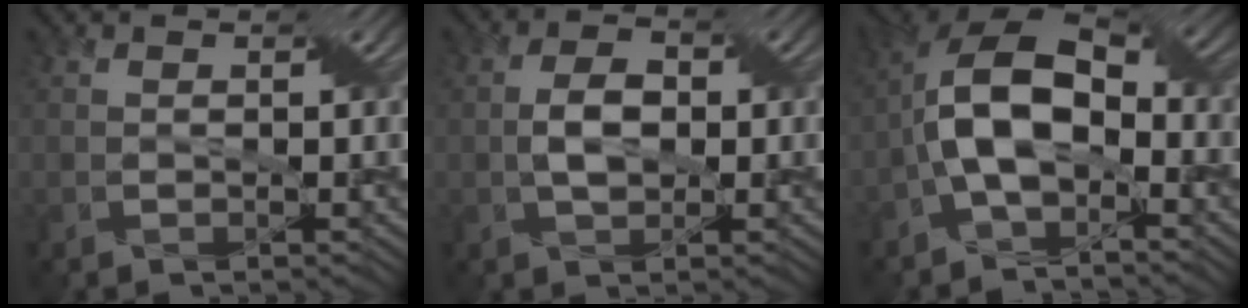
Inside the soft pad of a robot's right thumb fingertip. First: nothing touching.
{"total": 4.0, "force": [-0.2, 2.4, 3.1], "torque": [-0.068, 0.002, -0.004]}
{"total": 10.6, "force": [-2.1, 5.8, 8.6], "torque": [-0.178, 0.017, -0.052]}